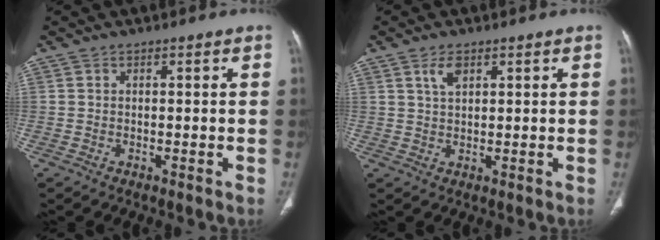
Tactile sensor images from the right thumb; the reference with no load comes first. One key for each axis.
{"total": 2.9, "fx": 1.6, "fy": 1.4, "fz": 2.0, "tx": -0.035, "ty": -0.005, "tz": 0.034}